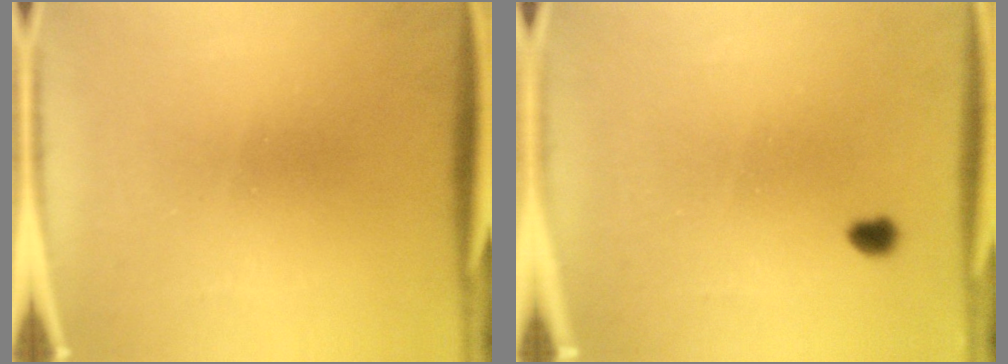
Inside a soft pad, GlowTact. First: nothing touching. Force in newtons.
{"total": 1.3}